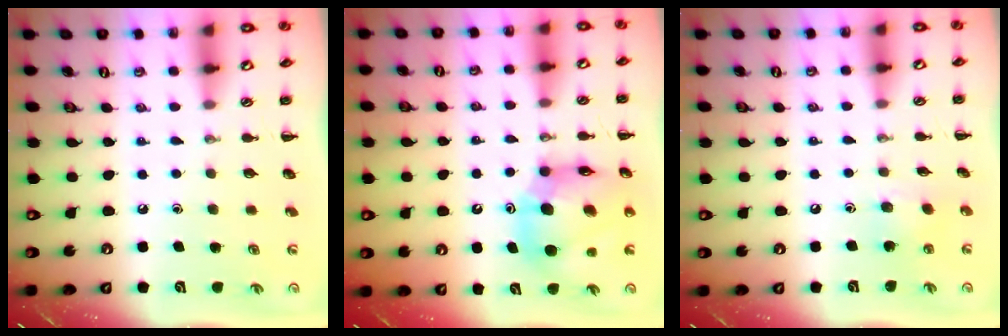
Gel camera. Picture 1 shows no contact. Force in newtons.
{"total": 13.5, "press": 13.0, "slide": 3.8}
{"total": 6.7, "press": 6.4, "slide": 1.7}